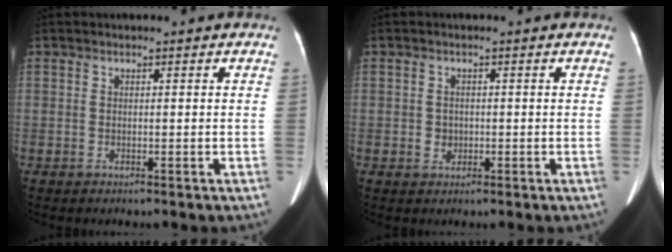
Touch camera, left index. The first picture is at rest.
{"total": 1.7, "force": [-0.3, 1.6, 0.5], "torque": [-0.011, 0.001, 0.000]}